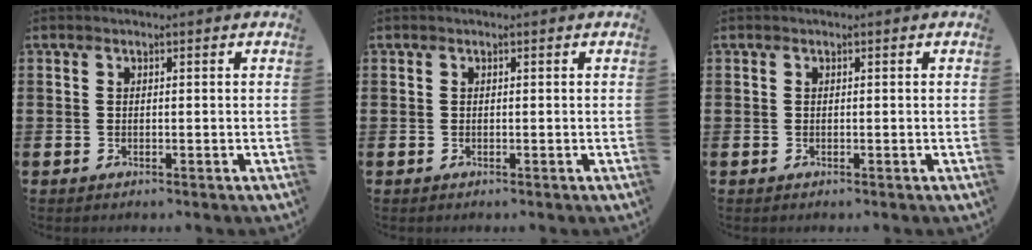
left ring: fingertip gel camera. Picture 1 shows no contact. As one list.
[{"total": 0.0}, {"total": 0.0}]